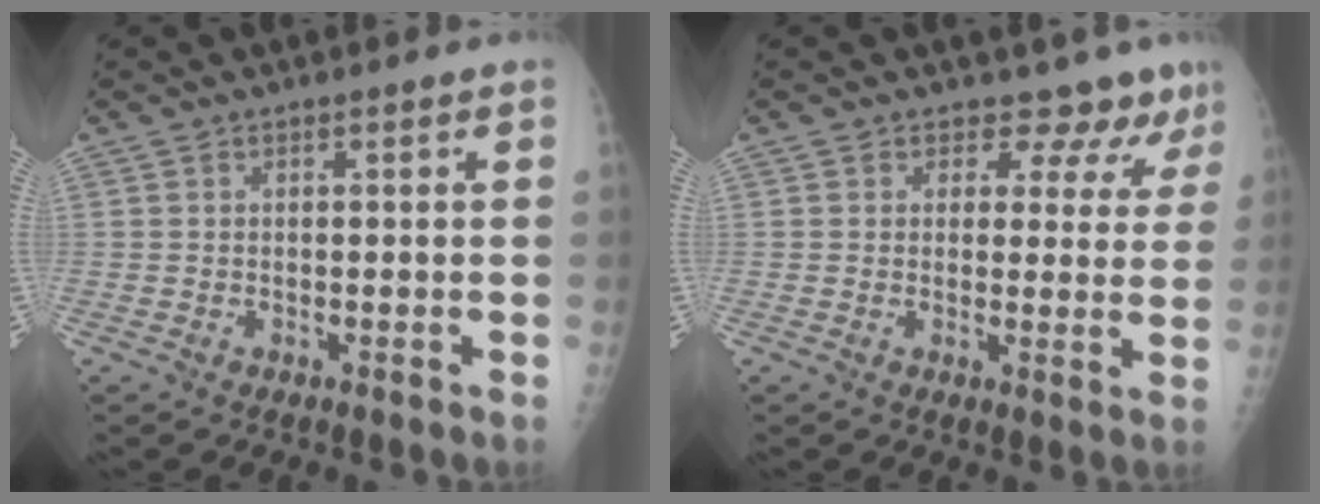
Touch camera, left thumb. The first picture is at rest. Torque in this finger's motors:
{"motor_torque": [0.24, 0.33, -0.41, -0.16, 0.03]}